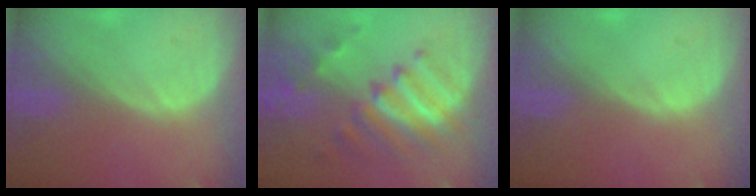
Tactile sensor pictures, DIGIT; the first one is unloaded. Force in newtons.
{"total": 9.5, "press": 8.4, "slide": 4.5}
{"total": 0.0}